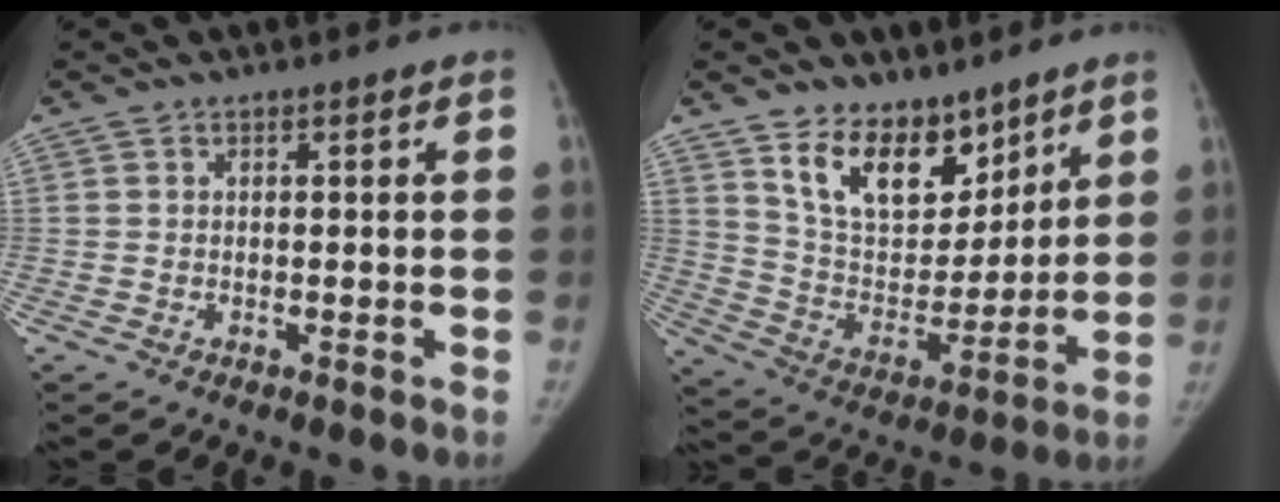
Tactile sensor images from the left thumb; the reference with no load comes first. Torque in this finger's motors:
{"motor_torque": [0.08, 0.04, 0.50, -0.43, 0.15]}